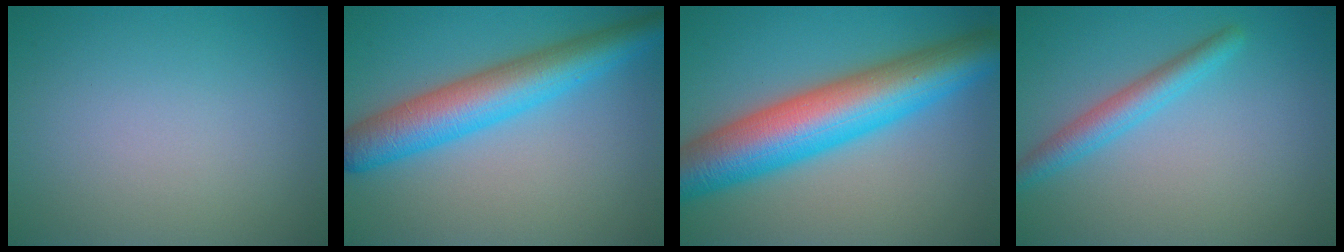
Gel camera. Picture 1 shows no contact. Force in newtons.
{"total": 7.3, "press": 7.3, "slide": 0.2}
{"total": 11.2, "press": 11.2, "slide": 0.2}
{"total": 2.9, "press": 2.9, "slide": 0.2}